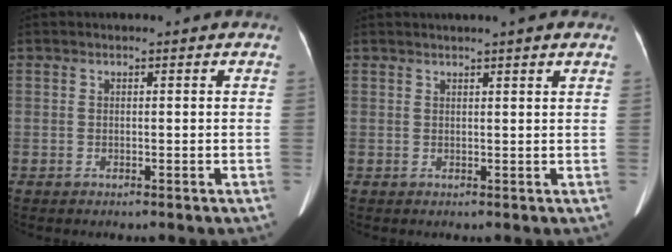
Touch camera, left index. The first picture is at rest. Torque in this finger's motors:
{"motor_torque": [0.22, -0.17, 0.01, 0.06]}